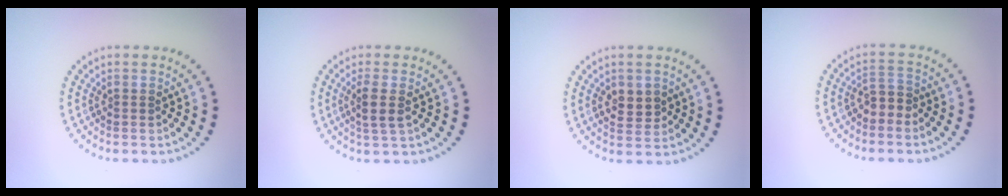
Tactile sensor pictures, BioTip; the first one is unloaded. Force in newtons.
{"total": 2.0, "press": 1.6, "slide": 1.2}
{"total": 2.3, "press": 2.2, "slide": 0.3}
{"total": 1.6, "press": 1.4, "slide": 0.9}